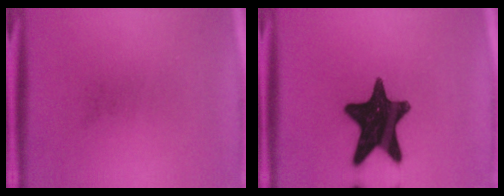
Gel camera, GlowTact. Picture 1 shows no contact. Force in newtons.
{"total": 17.1}